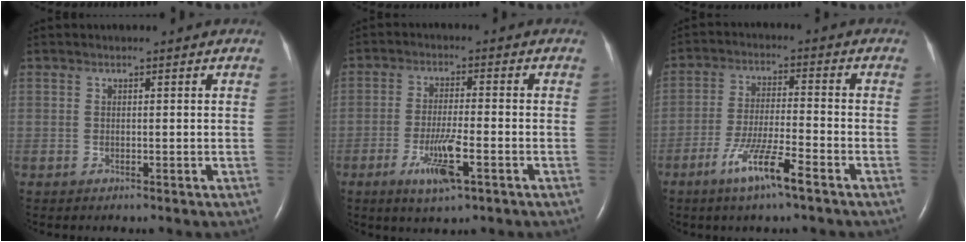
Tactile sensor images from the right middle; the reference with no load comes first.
{"total": 6.9, "force": [-3.2, 0.8, 6.1], "torque": [-0.121, -0.012, -0.054]}
{"total": 8.2, "force": [-4.9, 0.2, 6.5], "torque": [-0.131, -0.014, -0.093]}